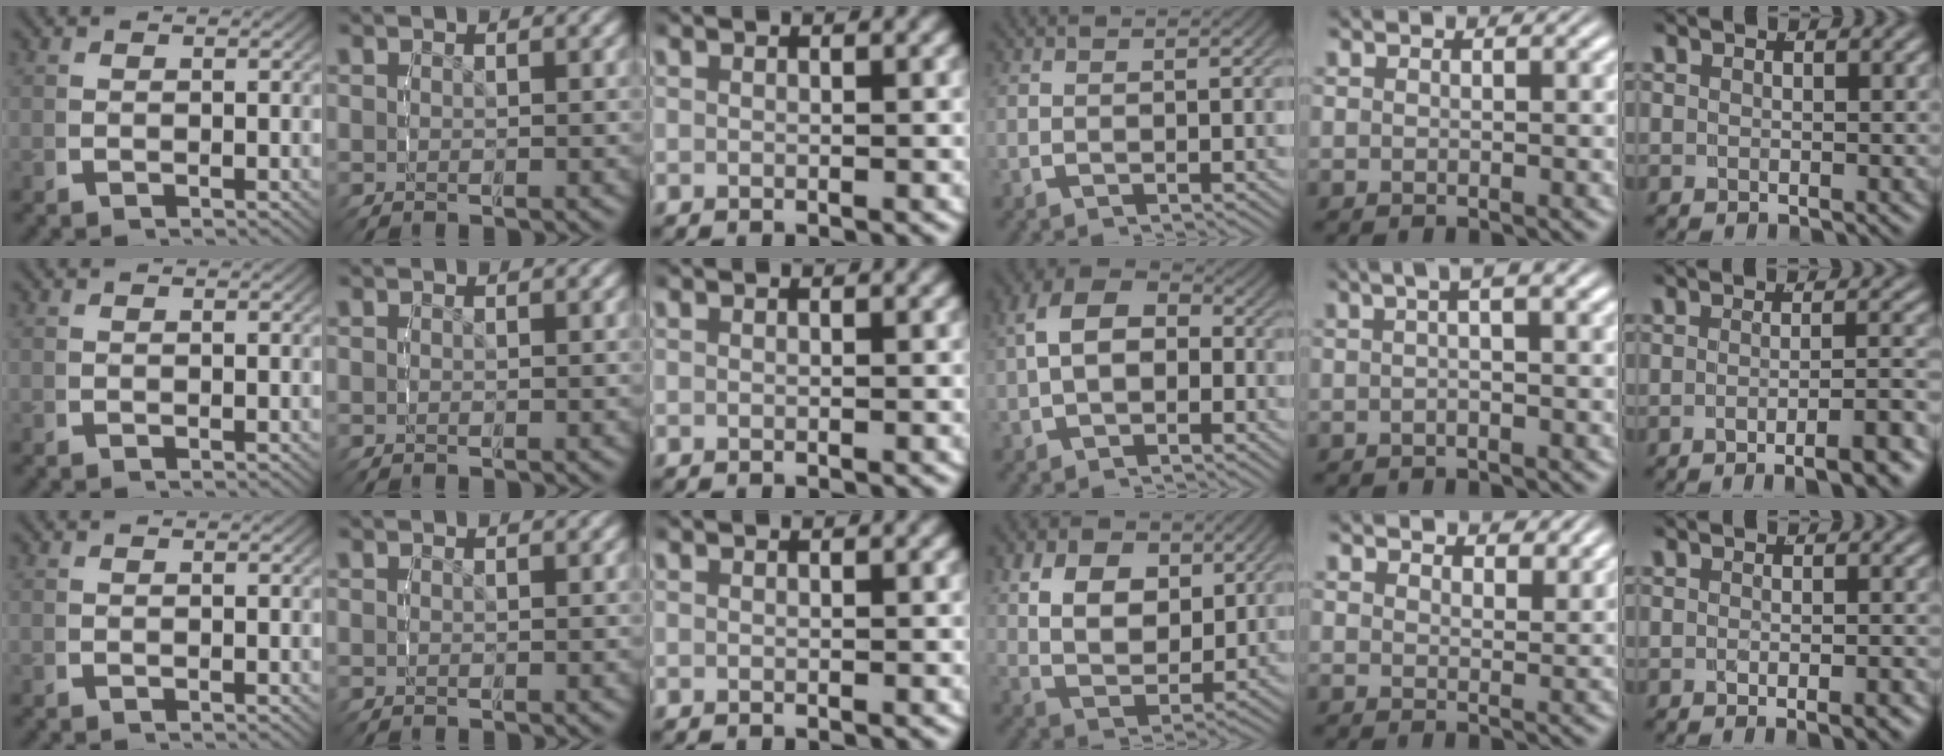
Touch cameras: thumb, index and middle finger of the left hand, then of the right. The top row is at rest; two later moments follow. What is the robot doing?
{"motion": "lift_and_place", "object": "cloth"}